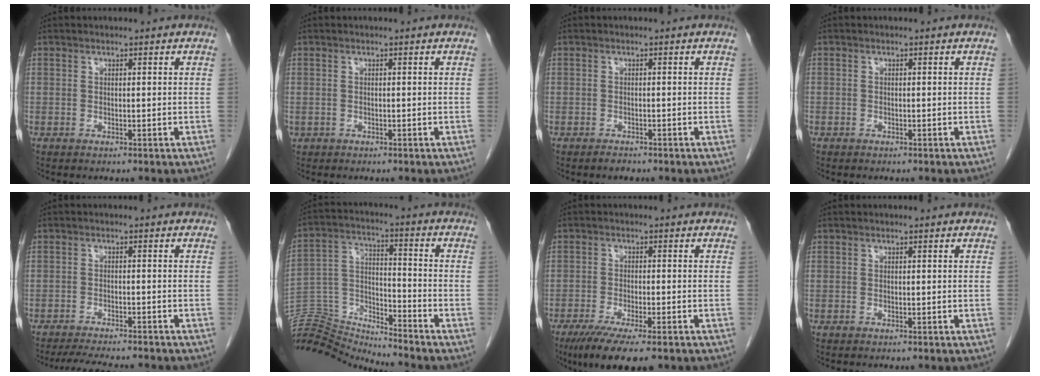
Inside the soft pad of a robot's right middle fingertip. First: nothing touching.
{"total": 0.5, "force": [-0.3, 0.5, 0.1], "torque": [-0.007, 0.003, -0.002]}
{"total": 1.1, "force": [-1.0, 0.4, 0.4], "torque": [-0.012, -0.003, -0.013]}
{"total": 0.6, "force": [-0.4, 0.5, 0.0], "torque": [-0.006, 0.004, -0.010]}
{"total": 9.9, "force": [-9.0, 1.1, 3.9], "torque": [-0.061, -0.013, -0.126]}
{"total": 13.8, "force": [-13.8, -1.1, 0.1], "torque": [-0.004, 0.043, -0.258]}
{"total": 9.5, "force": [-6.6, 1.8, 6.6], "torque": [-0.103, -0.021, -0.101]}
{"total": 0.0}